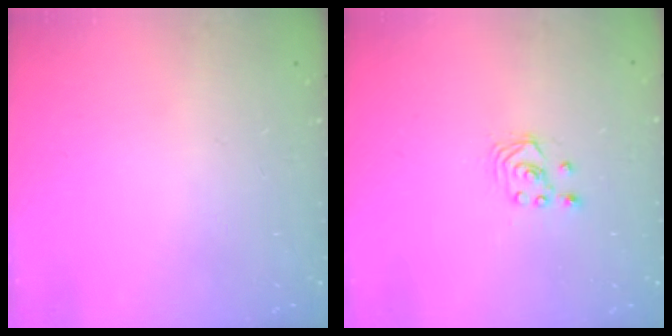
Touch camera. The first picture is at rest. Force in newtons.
{"total": 2.1, "press": 2.1, "slide": 0.3}